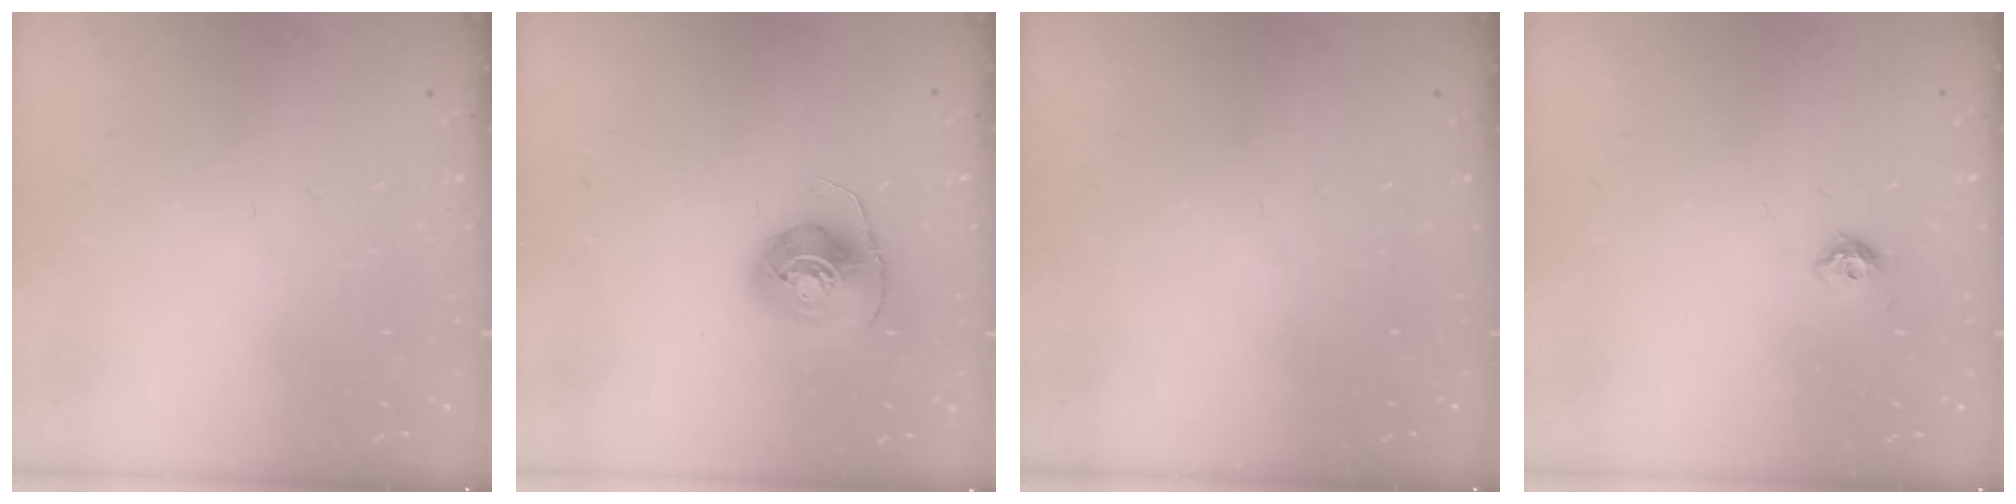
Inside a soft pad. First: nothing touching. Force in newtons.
{"total": 8.3, "press": 8.3, "slide": 0.4}
{"total": 0.0}
{"total": 5.6, "press": 5.5, "slide": 1.0}